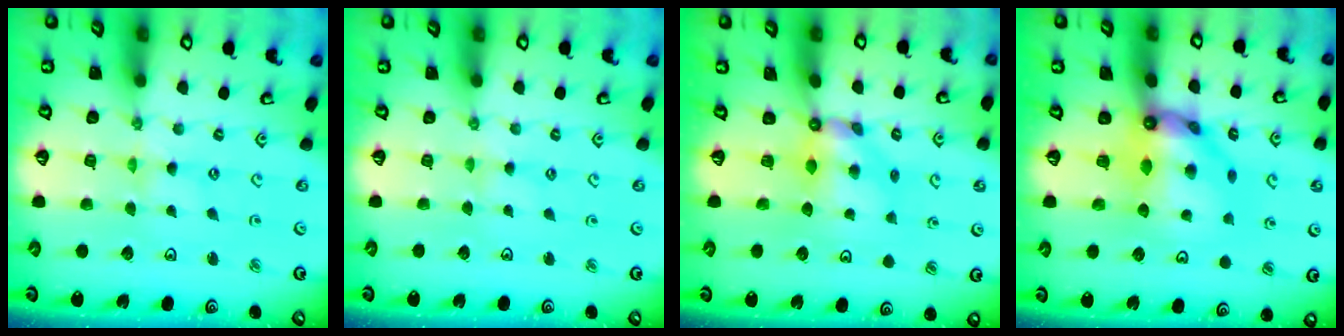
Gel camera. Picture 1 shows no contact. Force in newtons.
{"total": 1.6, "press": 1.5, "slide": 0.4}
{"total": 5.4, "press": 5.4, "slide": 0.8}
{"total": 12.4, "press": 12.3, "slide": 1.1}